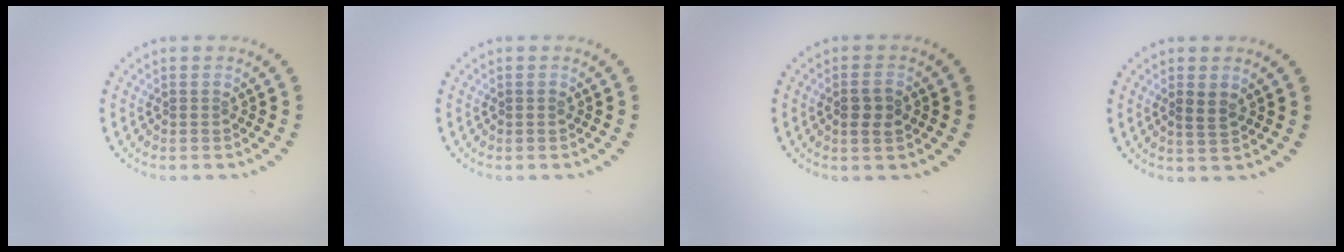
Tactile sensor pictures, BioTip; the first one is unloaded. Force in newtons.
{"total": 0.5, "press": 0.5, "slide": 0.1}
{"total": 2.2, "press": 2.1, "slide": 0.5}
{"total": 1.2, "press": 1.1, "slide": 0.5}